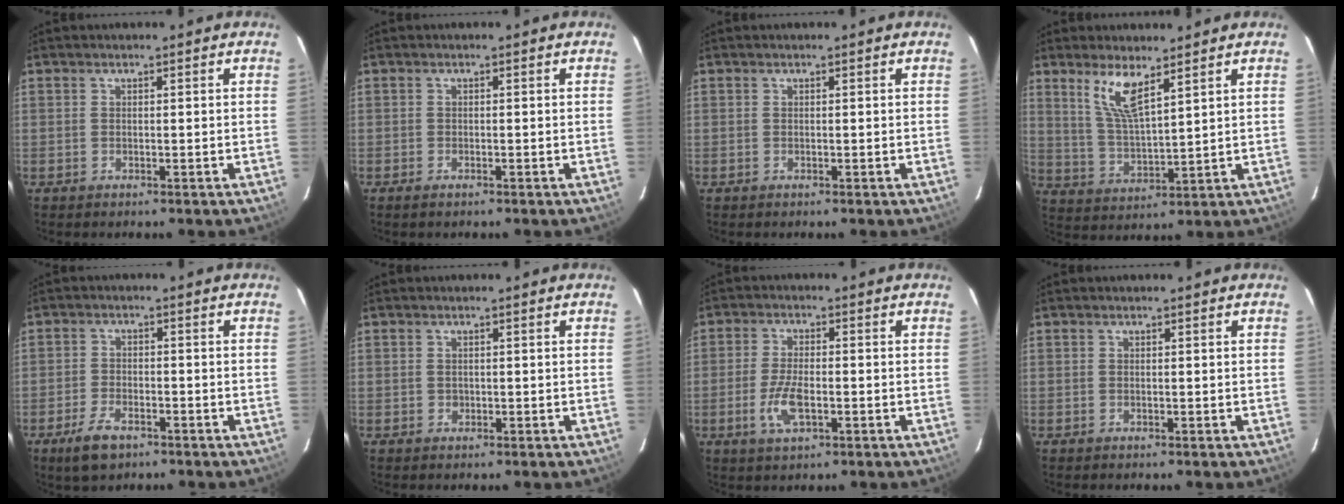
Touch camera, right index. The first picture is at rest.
{"total": 1.0, "force": [-0.8, 0.4, 0.5], "torque": [-0.011, -0.003, -0.015]}
{"total": 0.0}
{"total": 7.8, "force": [4.9, 1.5, 5.9], "torque": [-0.118, -0.007, 0.105]}
{"total": 6.1, "force": [-3.9, 2.9, 3.6], "torque": [-0.094, -0.006, -0.069]}
{"total": 0.9, "force": [-0.1, 0.9, 0.2], "torque": [-0.001, 0.001, -0.001]}
{"total": 6.6, "force": [-2.1, 2.8, 5.6], "torque": [-0.120, -0.005, -0.041]}
{"total": 0.0}